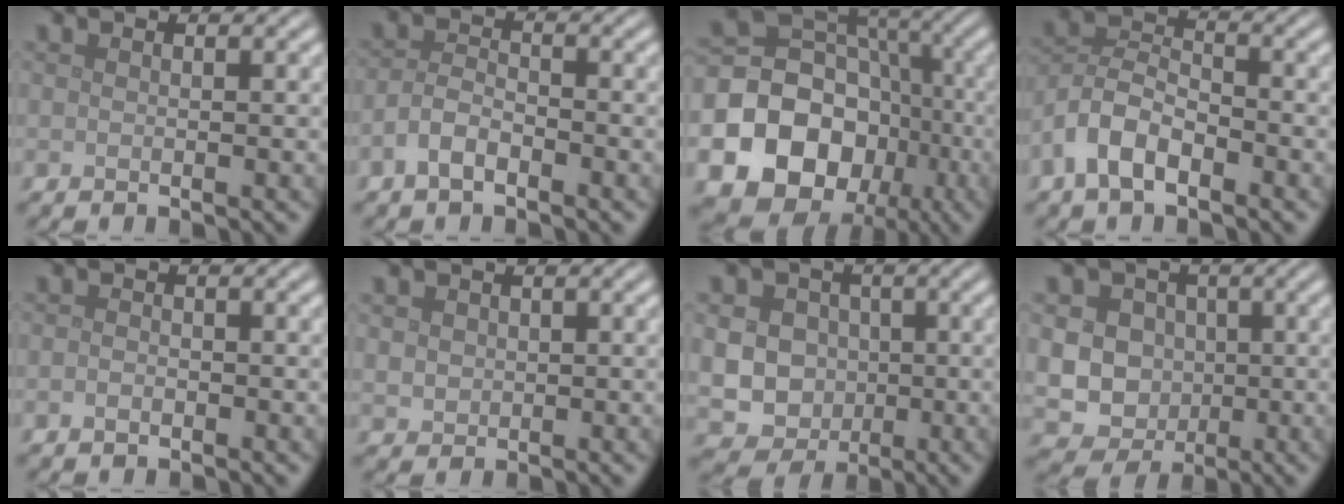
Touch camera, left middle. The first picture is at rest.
{"total": 2.6, "force": [-1.6, 1.1, 1.6], "torque": [-0.034, 0.006, -0.038]}
{"total": 19.5, "force": [-6.5, 17.1, 6.7], "torque": [-0.143, -0.033, -0.111]}
{"total": 4.9, "force": [-2.8, 2.6, 3.1], "torque": [-0.062, 0.007, -0.063]}
{"total": 0.8, "force": [-0.4, 0.5, 0.5], "torque": [-0.010, -0.001, -0.010]}
{"total": 1.4, "force": [0.4, 1.2, 0.5], "torque": [-0.011, -0.004, 0.011]}
{"total": 10.1, "force": [0.0, 9.3, 3.8], "torque": [-0.080, 0.015, -0.026]}
{"total": 10.8, "force": [0.4, 10.0, 4.2], "torque": [-0.077, 0.018, -0.011]}